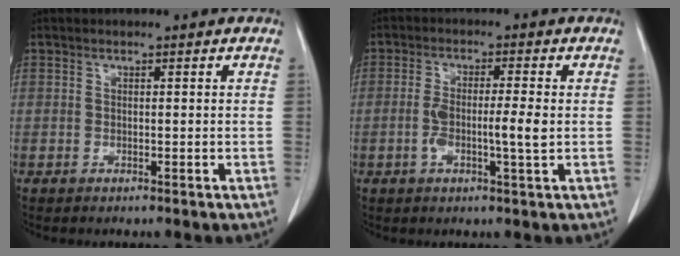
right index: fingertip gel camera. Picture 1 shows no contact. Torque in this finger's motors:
{"motor_torque": [-0.06, 0.14, 0.10, 0.02]}